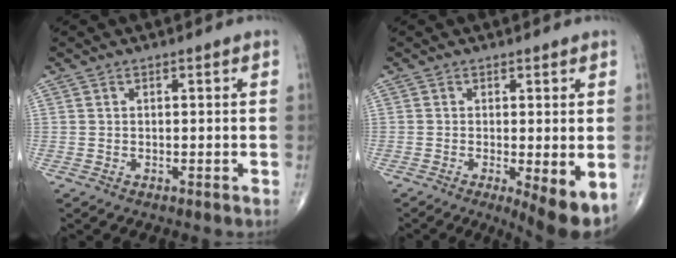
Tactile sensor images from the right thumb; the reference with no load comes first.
{"total": 6.4, "force": [-1.6, 1.5, 6.1], "torque": [-0.089, -0.020, -0.025]}